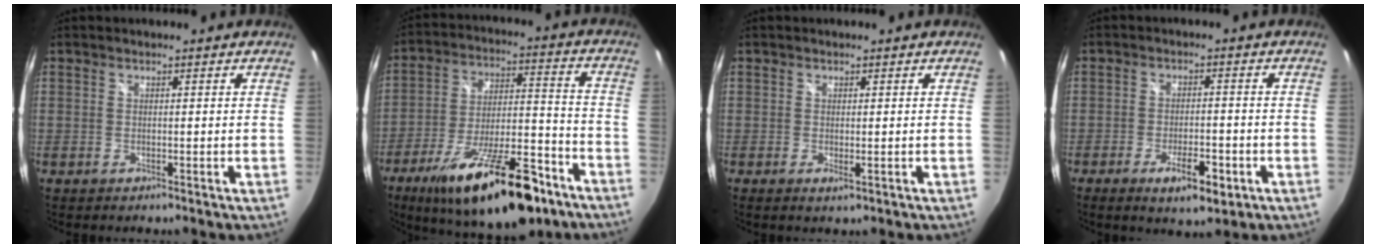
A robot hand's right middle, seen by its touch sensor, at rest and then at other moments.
{"total": 23.8, "force": [-15.5, 7.7, 16.3], "torque": [-0.269, -0.019, -0.234]}
{"total": 1.1, "force": [-0.1, 0.5, 1.0], "torque": [-0.018, -0.004, -0.002]}
{"total": 7.0, "force": [-3.5, 2.5, 5.5], "torque": [-0.108, -0.008, -0.050]}